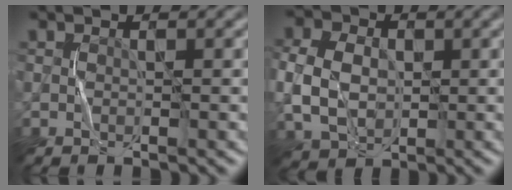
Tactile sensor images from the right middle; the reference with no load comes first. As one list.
[{"total": 6.0, "force": [-0.1, 4.7, 3.7], "torque": [-0.083, 0.003, -0.010]}]